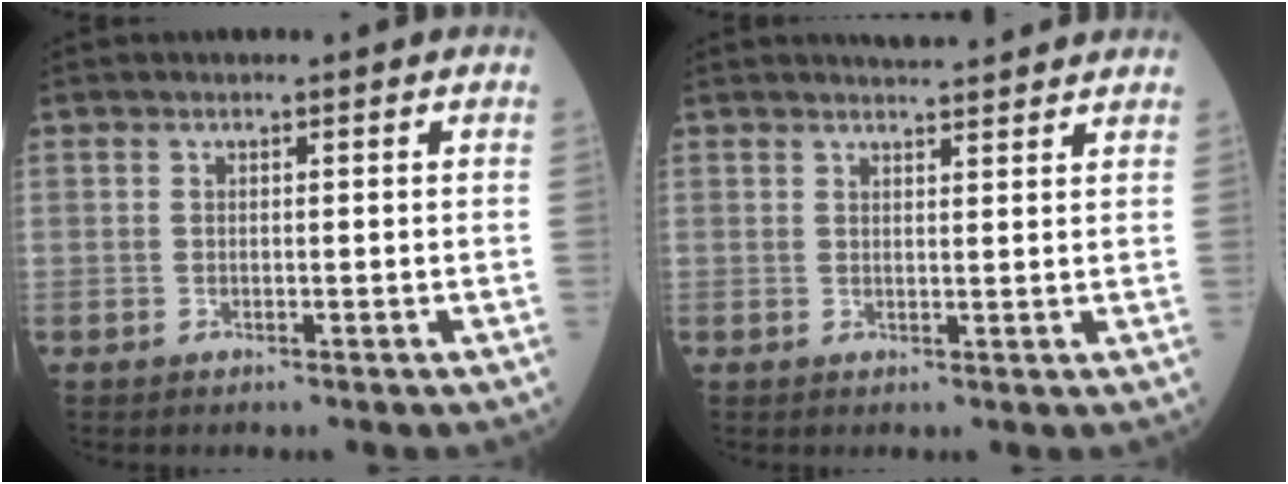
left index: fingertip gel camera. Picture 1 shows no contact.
{"total": 5.0, "force": [4.8, 0.4, 1.5], "torque": [-0.025, 0.015, 0.059]}